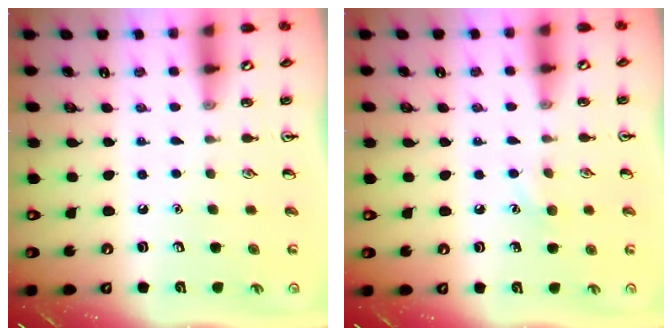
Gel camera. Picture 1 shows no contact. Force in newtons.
{"total": 5.9, "press": 5.7, "slide": 1.7}